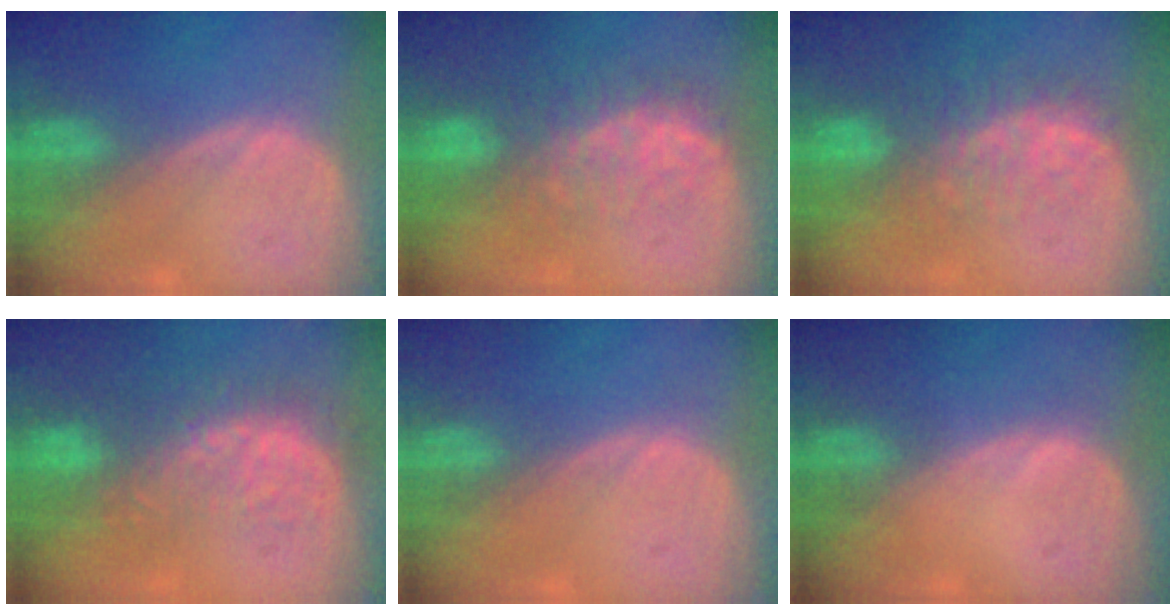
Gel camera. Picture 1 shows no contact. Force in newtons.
{"total": 7.8, "press": 7.5, "slide": 2.2}
{"total": 8.1, "press": 7.5, "slide": 2.9}
{"total": 8.7, "press": 8.3, "slide": 2.5}
{"total": 0.0}
{"total": 0.5, "press": 0.1, "slide": 0.5}